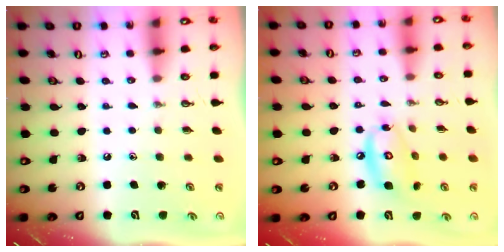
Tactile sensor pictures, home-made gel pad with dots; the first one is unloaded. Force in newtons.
{"total": 11.4, "press": 11.3, "slide": 0.8}